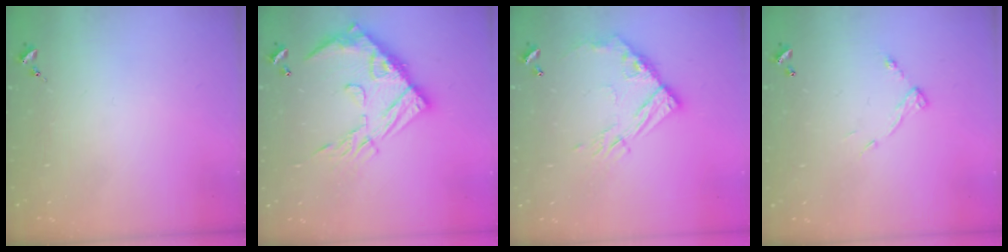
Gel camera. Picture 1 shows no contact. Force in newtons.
{"total": 19.1, "press": 19.0, "slide": 1.8}
{"total": 12.9, "press": 12.9, "slide": 1.3}
{"total": 6.8, "press": 6.8, "slide": 0.2}